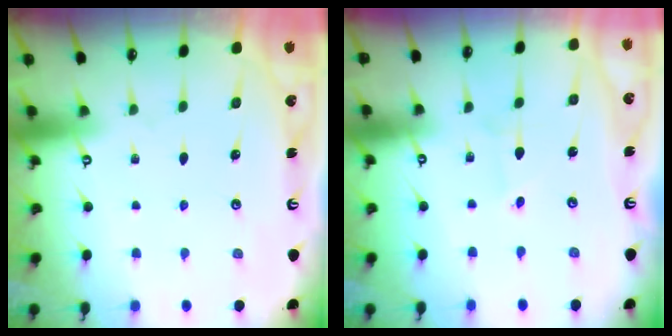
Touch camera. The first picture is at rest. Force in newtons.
{"total": 1.4, "press": 1.4, "slide": 0.1}